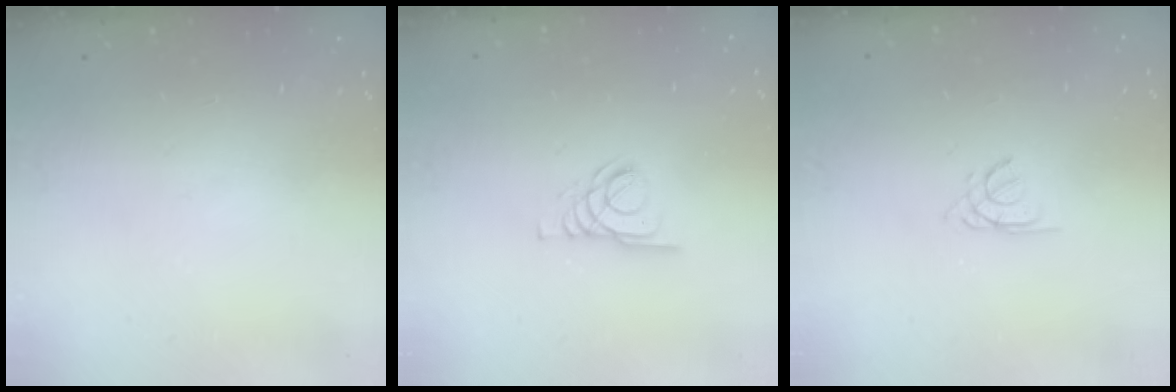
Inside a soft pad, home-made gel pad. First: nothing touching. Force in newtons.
{"total": 3.7, "press": 3.7, "slide": 0.4}
{"total": 1.4, "press": 1.3, "slide": 0.3}